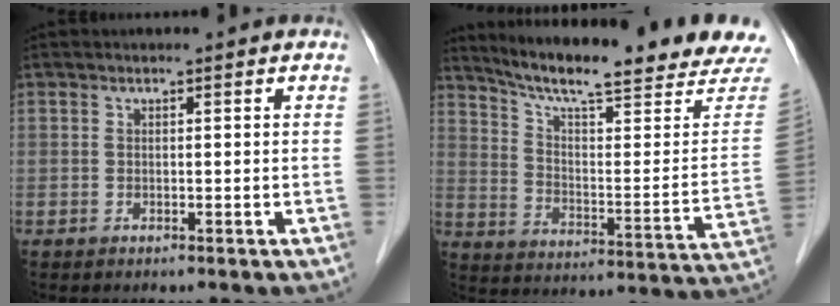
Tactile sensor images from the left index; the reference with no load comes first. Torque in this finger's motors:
{"motor_torque": [-0.65, -0.97, 0.29, 0.08]}